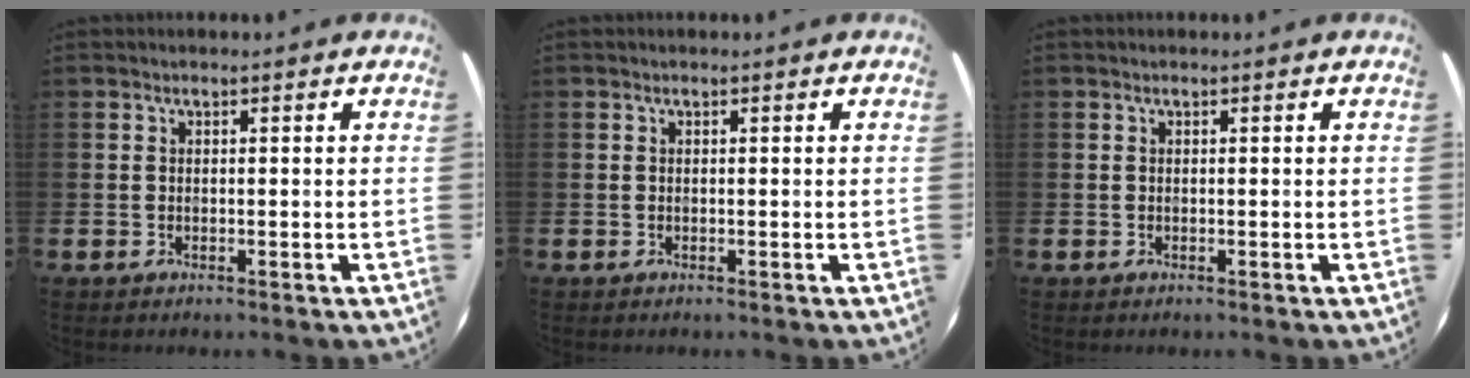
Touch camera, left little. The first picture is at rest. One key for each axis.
{"total": 0.0}
{"total": 0.0}